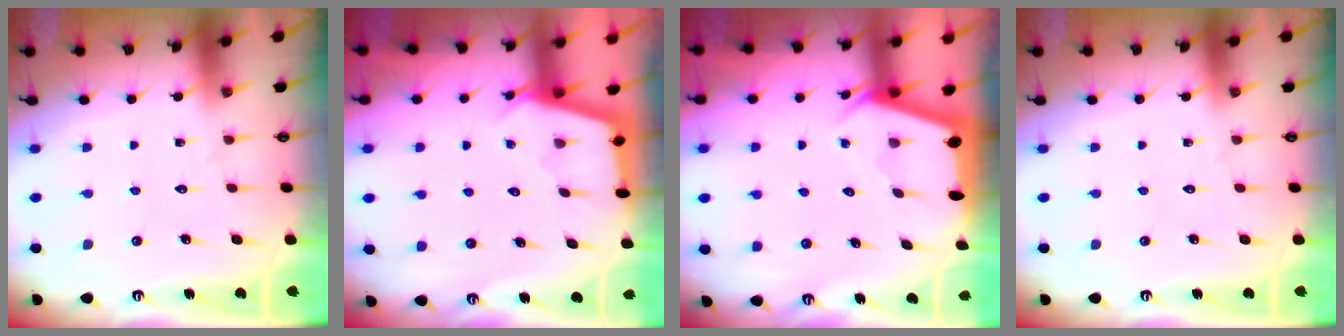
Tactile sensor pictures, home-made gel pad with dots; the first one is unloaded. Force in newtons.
{"total": 2.8, "press": 2.7, "slide": 0.3}
{"total": 2.3, "press": 2.3, "slide": 0.3}
{"total": 0.0}